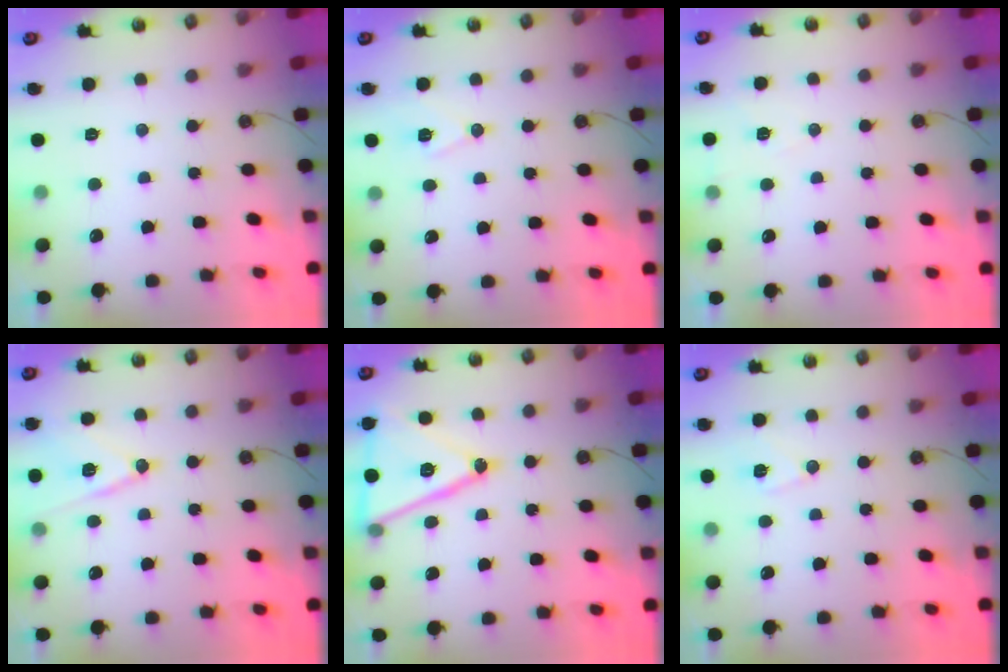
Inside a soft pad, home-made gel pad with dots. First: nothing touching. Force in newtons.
{"total": 7.3, "press": 6.4, "slide": 3.5}
{"total": 6.9, "press": 5.7, "slide": 4.0}
{"total": 12.6, "press": 12.2, "slide": 3.2}
{"total": 18.7, "press": 18.5, "slide": 3.1}
{"total": 6.8, "press": 6.6, "slide": 1.7}